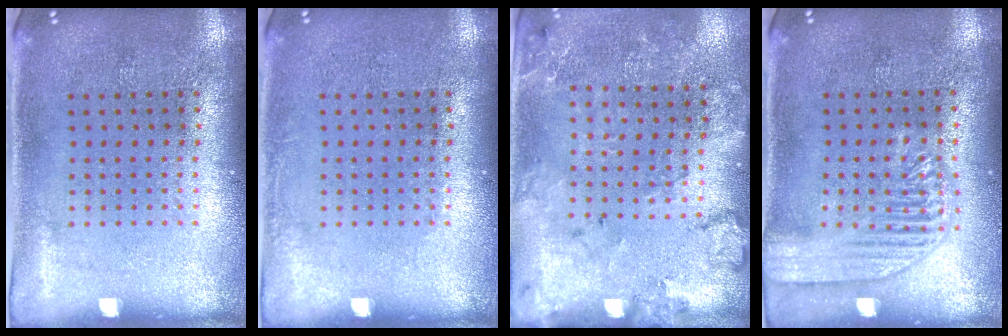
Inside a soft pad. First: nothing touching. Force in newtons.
{"total": 0.7, "press": 0.7, "slide": 0.1}
{"total": 1.8, "press": 1.7, "slide": 0.6}
{"total": 1.8, "press": 1.8, "slide": 0.3}